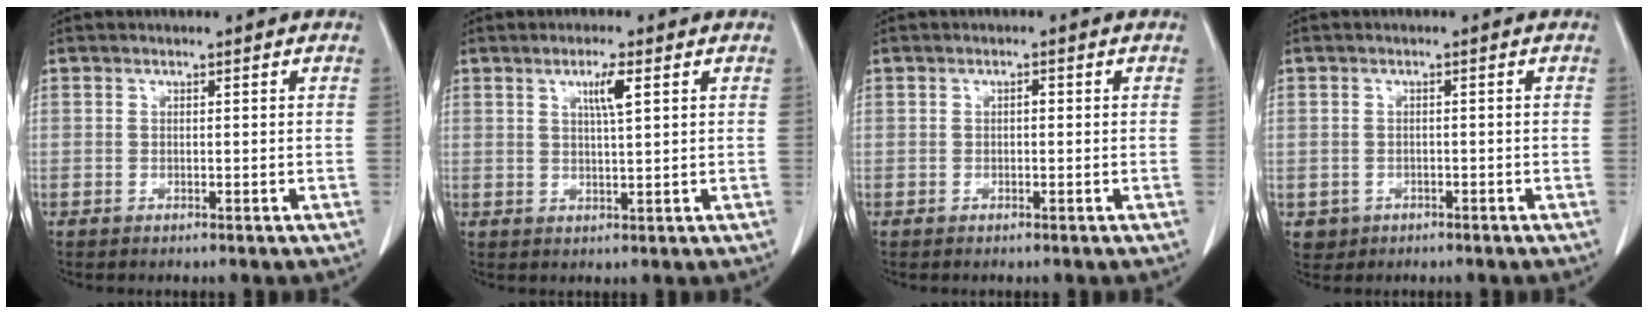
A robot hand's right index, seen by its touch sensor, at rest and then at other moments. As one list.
[{"total": 3.5, "force": [1.5, 0.0, 3.2], "torque": [-0.055, -0.002, 0.025]}, {"total": 0.7, "force": [0.0, 0.3, 0.6], "torque": [-0.008, 0.003, -0.002]}, {"total": 2.3, "force": [-1.0, 2.1, 0.2], "torque": [0.000, 0.007, -0.011]}]